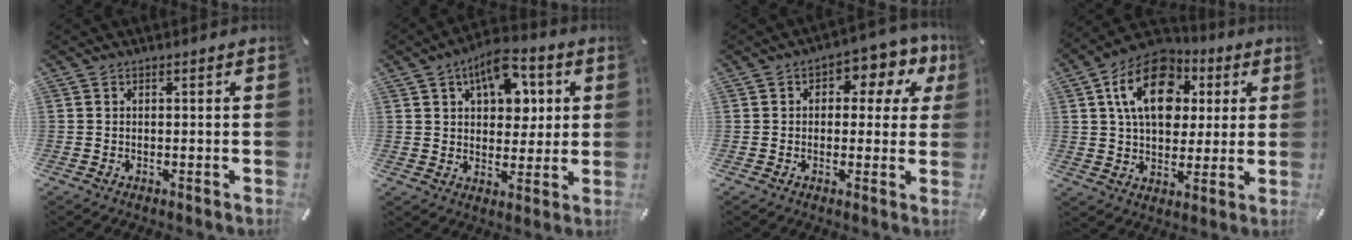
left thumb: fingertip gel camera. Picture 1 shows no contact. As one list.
[{"total": 10.9, "force": [5.1, 6.7, 7.0], "torque": [-0.101, -0.012, 0.089]}, {"total": 7.2, "force": [2.2, 4.6, 5.0], "torque": [-0.059, -0.010, 0.030]}, {"total": 17.0, "force": [5.5, 12.0, 10.7], "torque": [-0.189, -0.001, 0.099]}]